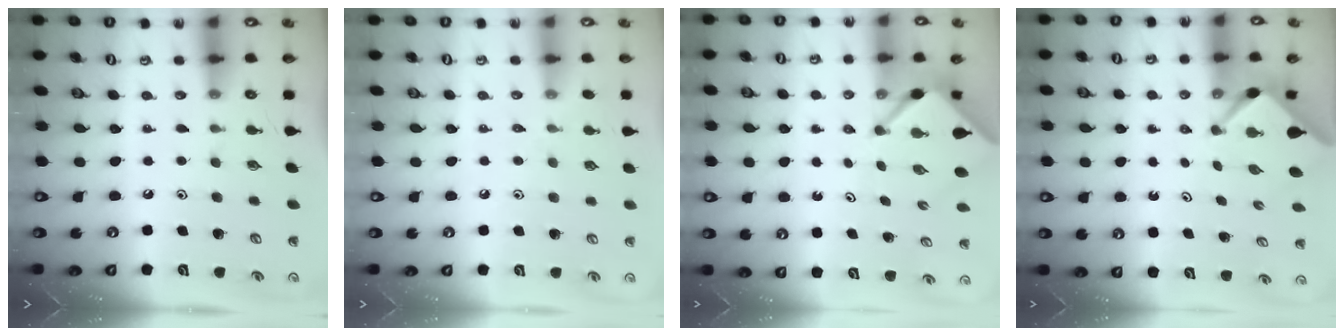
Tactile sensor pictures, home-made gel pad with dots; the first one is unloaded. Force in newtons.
{"total": 2.5, "press": 2.5, "slide": 0.5}
{"total": 3.5, "press": 3.5, "slide": 0.8}
{"total": 2.6, "press": 2.6, "slide": 0.3}